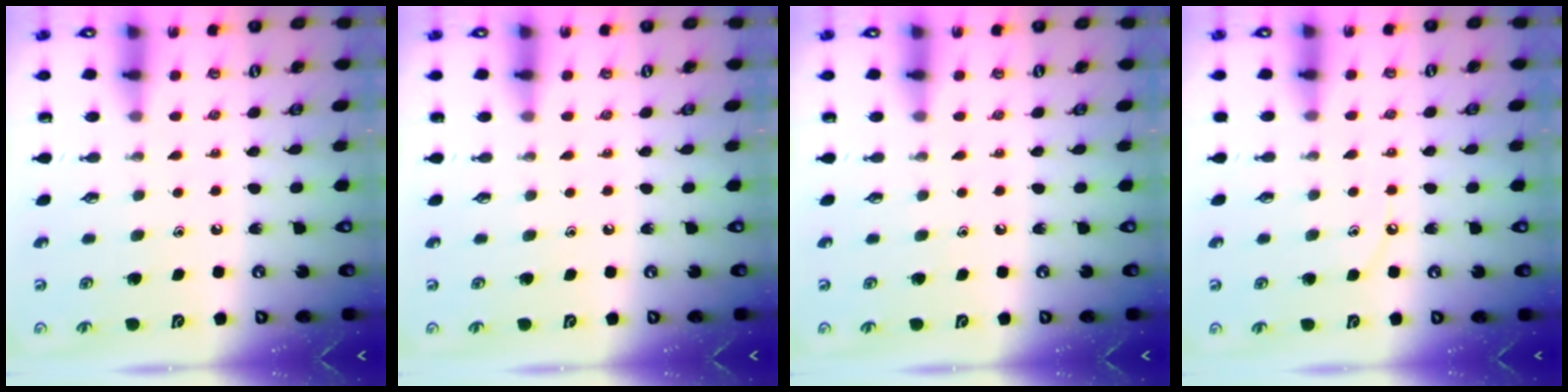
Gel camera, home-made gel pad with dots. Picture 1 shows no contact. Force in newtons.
{"total": 0.0}
{"total": 0.0}
{"total": 4.1, "press": 4.1, "slide": 0.6}